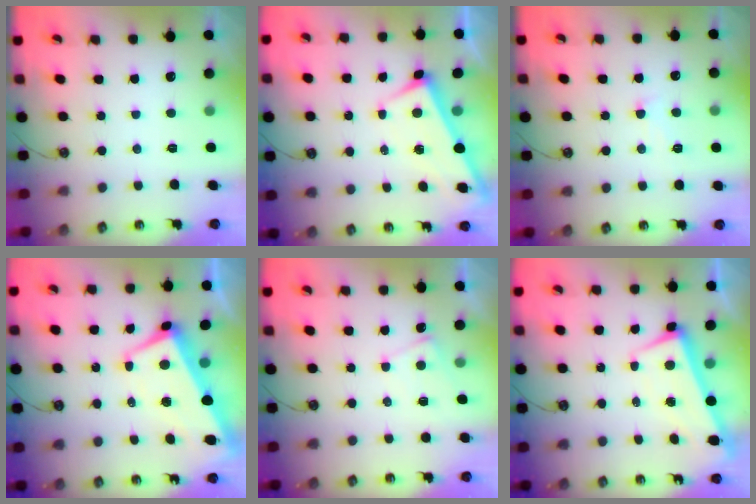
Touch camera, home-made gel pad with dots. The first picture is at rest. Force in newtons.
{"total": 2.4, "press": 2.4, "slide": 0.1}
{"total": 1.7, "press": 1.6, "slide": 0.7}
{"total": 1.7, "press": 1.1, "slide": 1.4}
{"total": 2.6, "press": 2.6, "slide": 0.3}
{"total": 1.8, "press": 0.8, "slide": 1.6}